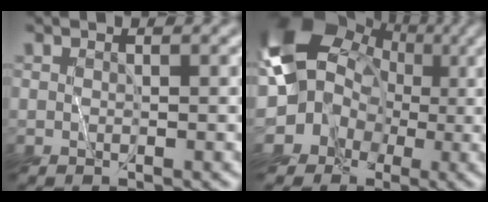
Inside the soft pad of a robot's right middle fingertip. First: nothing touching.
{"total": 12.5, "force": [0.4, 11.3, 5.3], "torque": [-0.113, 0.007, -0.028]}